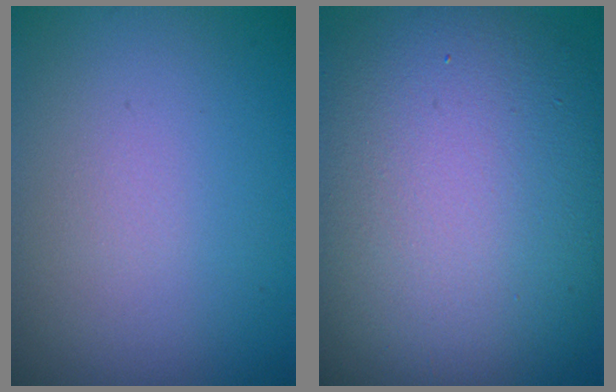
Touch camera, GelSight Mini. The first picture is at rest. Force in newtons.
{"total": 15.2, "press": 15.2, "slide": 1.1}